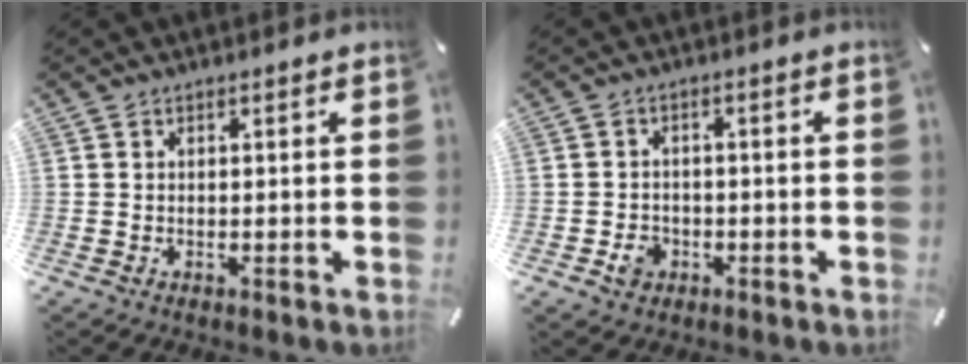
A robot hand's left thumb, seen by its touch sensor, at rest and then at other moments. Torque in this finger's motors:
{"motor_torque": [0.22, 1.27, 0.38, 0.27, 0.00]}